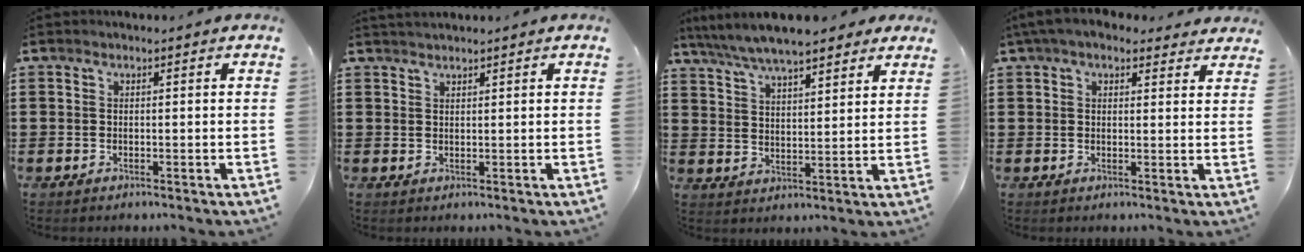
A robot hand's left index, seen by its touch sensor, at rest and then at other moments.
{"total": 1.2, "force": [1.1, 0.1, 0.3], "torque": [-0.006, 0.001, 0.022]}
{"total": 7.1, "force": [6.4, 1.2, 2.8], "torque": [-0.078, -0.019, 0.115]}
{"total": 4.6, "force": [3.8, 1.5, 2.2], "torque": [-0.054, -0.003, 0.070]}